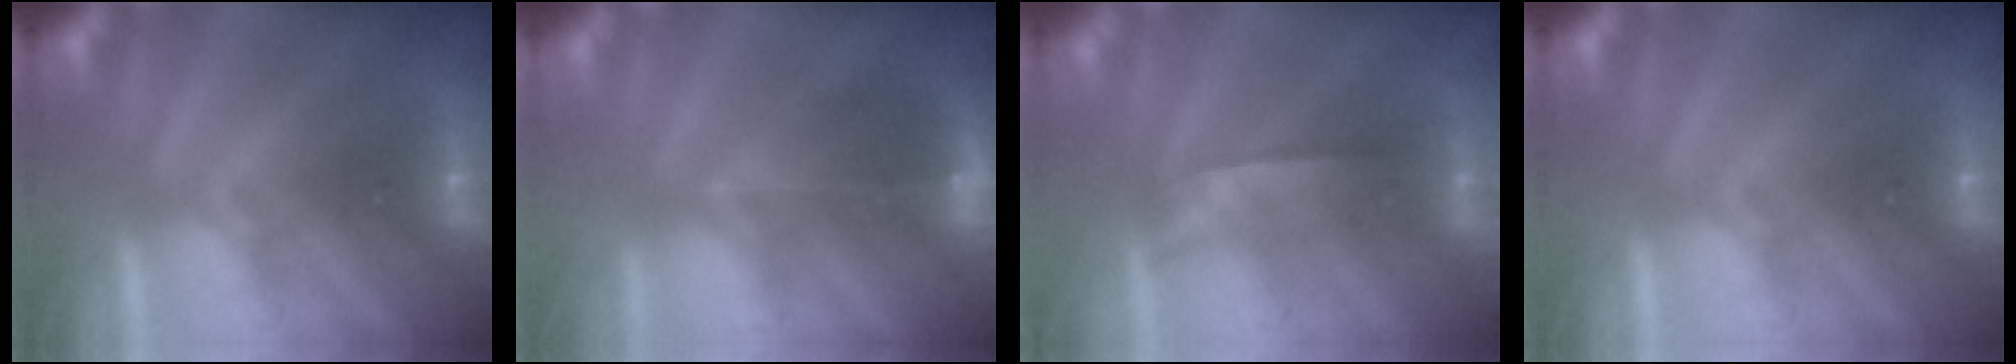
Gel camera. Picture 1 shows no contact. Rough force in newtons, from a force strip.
{"total": 7.8}
{"total": 1.8}
{"total": 0.0}